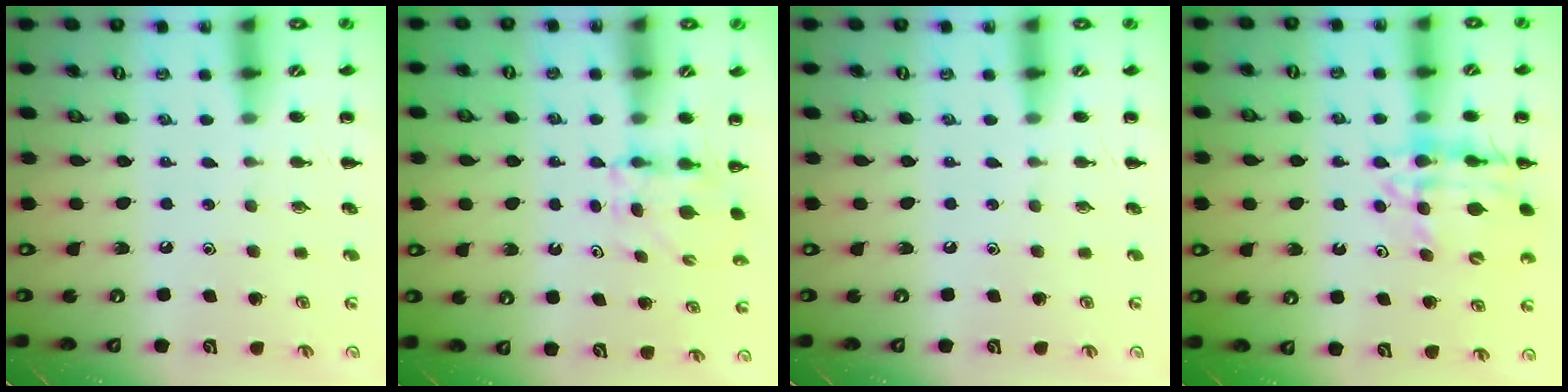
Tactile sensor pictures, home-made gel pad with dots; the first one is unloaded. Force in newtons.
{"total": 4.9, "press": 4.9, "slide": 0.3}
{"total": 0.0}
{"total": 13.5, "press": 13.1, "slide": 3.4}